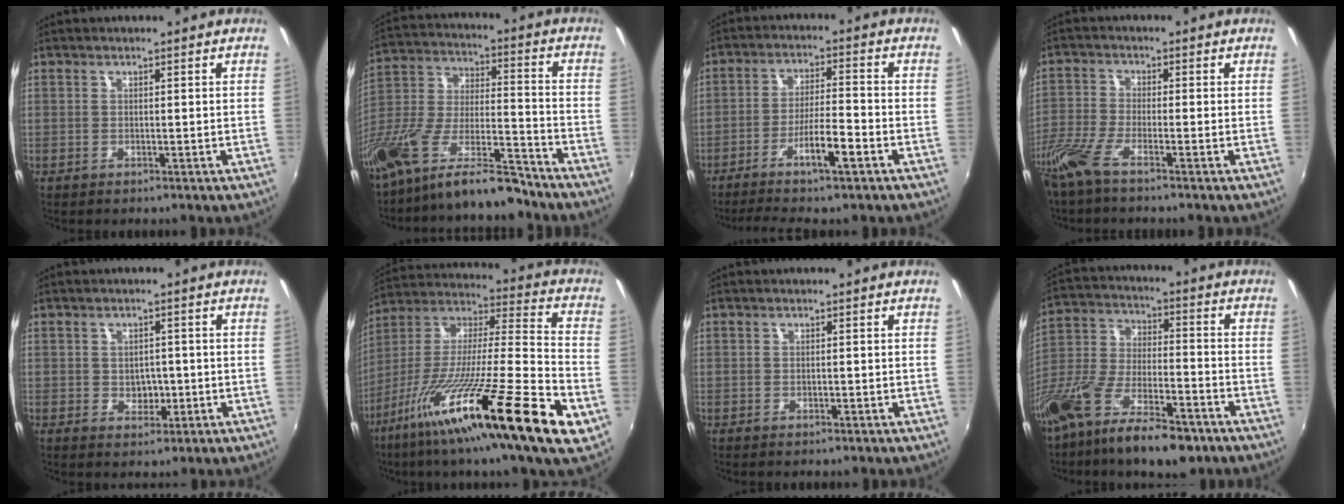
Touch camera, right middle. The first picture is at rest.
{"total": 16.4, "force": [-12.7, 3.8, 9.8], "torque": [-0.202, -0.013, -0.234]}
{"total": 8.1, "force": [-5.0, 0.2, 6.3], "torque": [-0.135, -0.001, -0.089]}
{"total": 6.6, "force": [-4.9, 0.8, 4.4], "torque": [-0.109, -0.018, -0.104]}
{"total": 2.8, "force": [-0.2, 2.4, 1.4], "torque": [-0.019, 0.003, 0.002]}
{"total": 28.2, "force": [-13.7, 2.2, 24.5], "torque": [-0.395, -0.051, -0.240]}
{"total": 0.0}
{"total": 17.6, "force": [-11.1, 6.2, 12.1], "torque": [-0.249, -0.031, -0.203]}